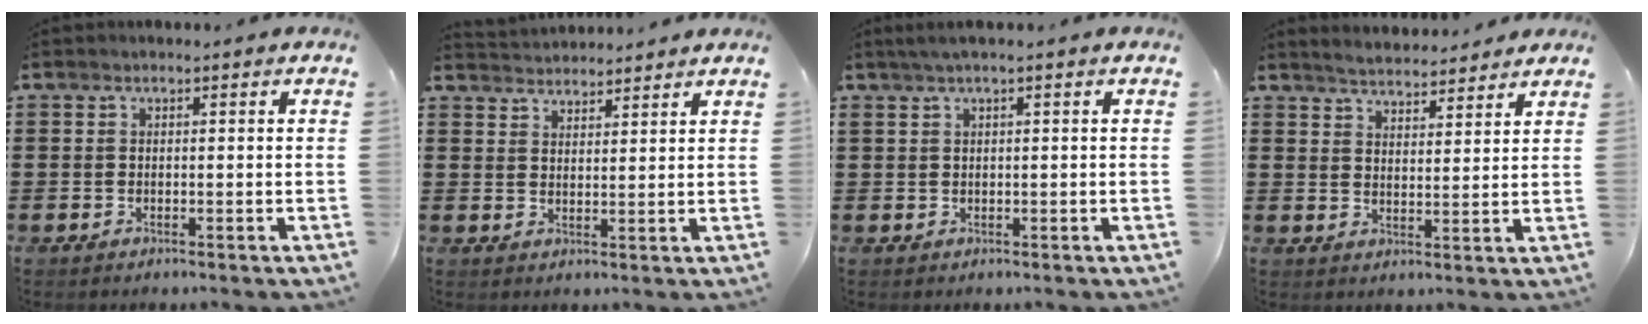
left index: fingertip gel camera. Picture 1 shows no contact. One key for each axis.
{"total": 2.7, "fx": 2.7, "fy": -0.1, "fz": -0.5, "tx": 0.001, "ty": -0.009, "tz": 0.052}
{"total": 1.1, "fx": 0.4, "fy": 0.0, "fz": 1.1, "tx": -0.018, "ty": -0.001, "tz": 0.006}
{"total": 3.9, "fx": 3.9, "fy": 0.2, "fz": 0.4, "tx": -0.020, "ty": -0.014, "tz": 0.070}